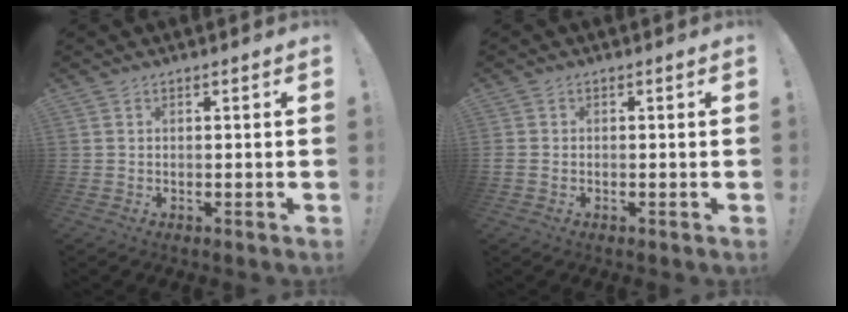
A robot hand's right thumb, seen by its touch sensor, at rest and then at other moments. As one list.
[{"total": 1.2, "force": [-0.6, 0.8, 0.6], "torque": [-0.017, 0.004, -0.008]}]